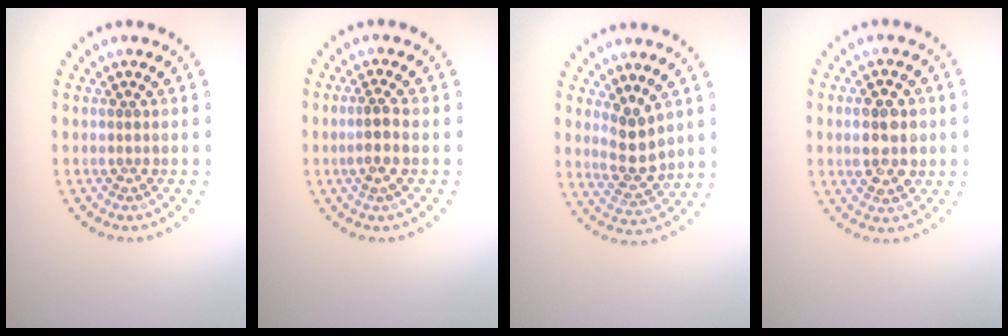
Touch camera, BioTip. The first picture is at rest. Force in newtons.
{"total": 1.8, "press": 1.5, "slide": 1.1}
{"total": 2.9, "press": 2.7, "slide": 1.2}
{"total": 3.4, "press": 3.4, "slide": 0.4}